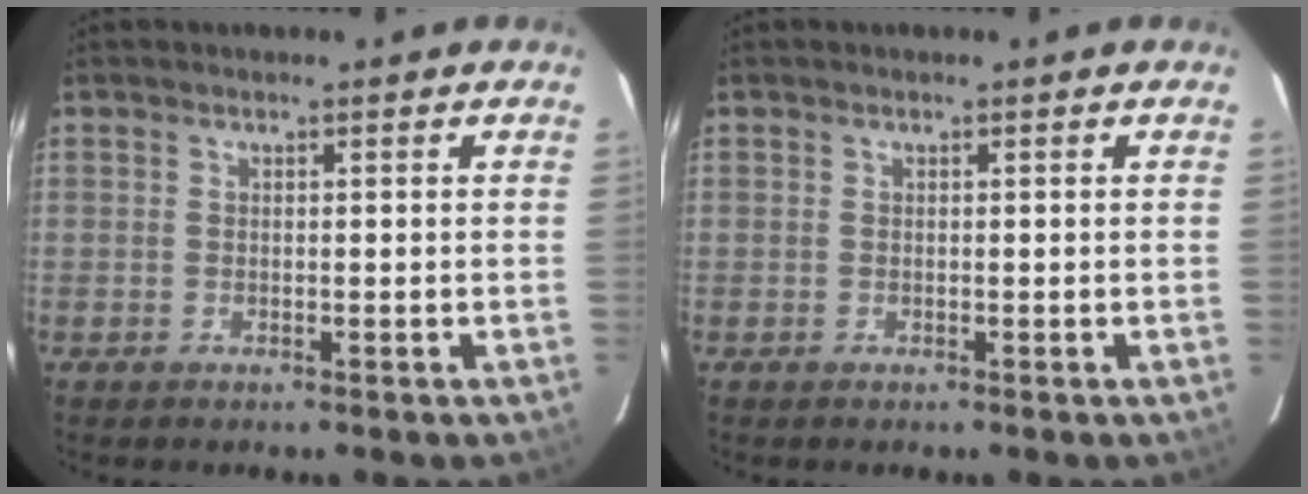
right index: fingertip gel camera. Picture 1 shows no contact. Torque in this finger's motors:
{"motor_torque": [0.00, 0.00, 0.01, 0.00]}